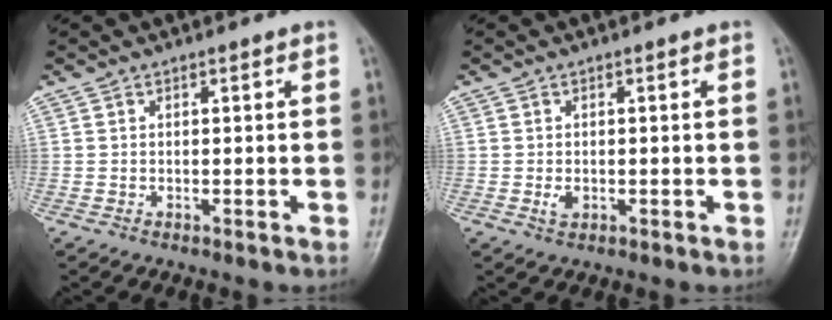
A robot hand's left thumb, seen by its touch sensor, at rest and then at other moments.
{"total": 1.7, "force": [-0.3, 1.2, 1.2], "torque": [-0.020, -0.002, -0.005]}